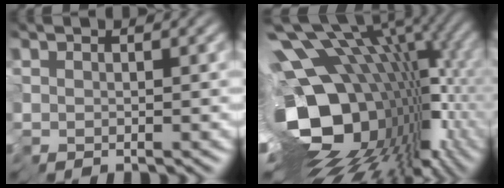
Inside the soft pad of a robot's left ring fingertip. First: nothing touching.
{"total": 17.3, "force": [-0.4, 9.7, 14.3], "torque": [-0.231, -0.017, 0.013]}